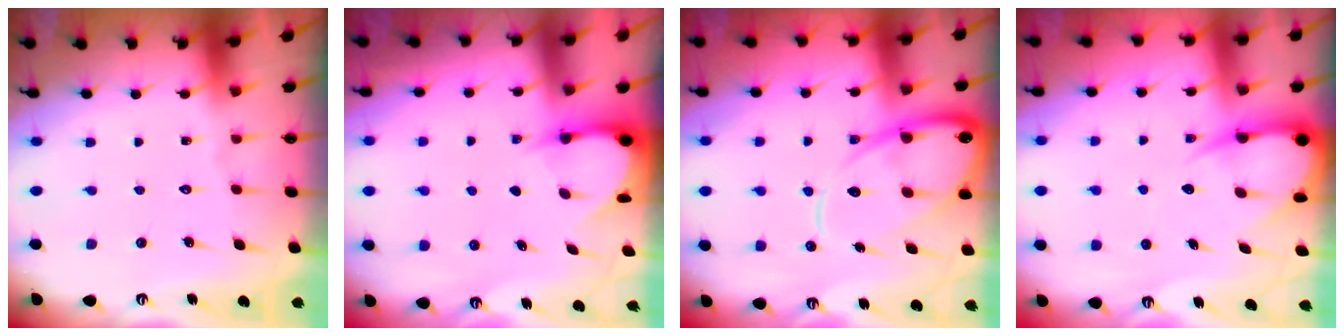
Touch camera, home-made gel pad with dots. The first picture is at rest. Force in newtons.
{"total": 3.3, "press": 3.3, "slide": 0.4}
{"total": 15.2, "press": 15.2, "slide": 1.5}
{"total": 8.1, "press": 8.0, "slide": 0.9}